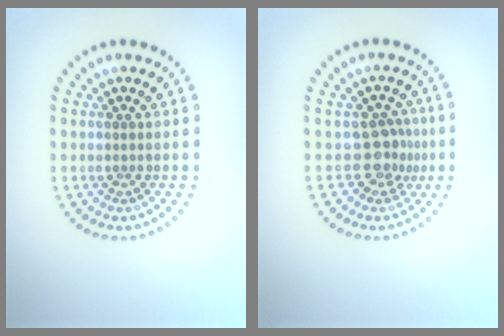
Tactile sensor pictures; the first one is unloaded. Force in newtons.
{"total": 2.6, "press": 2.0, "slide": 1.6}